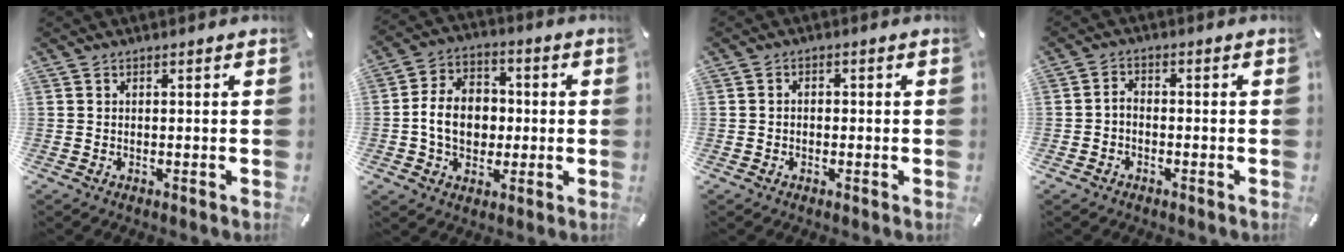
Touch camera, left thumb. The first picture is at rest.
{"total": 10.8, "force": [-1.0, 8.8, 6.2], "torque": [-0.130, 0.019, -0.018]}
{"total": 1.8, "force": [-0.8, 1.4, 0.7], "torque": [-0.014, 0.008, -0.019]}
{"total": 2.5, "force": [-1.2, 1.8, 1.2], "torque": [-0.025, 0.010, -0.025]}